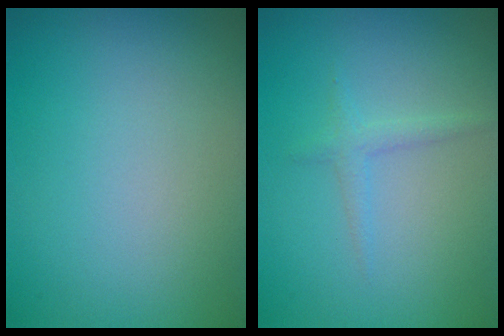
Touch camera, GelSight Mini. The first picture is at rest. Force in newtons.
{"total": 1.1, "press": 1.1, "slide": 0.1}